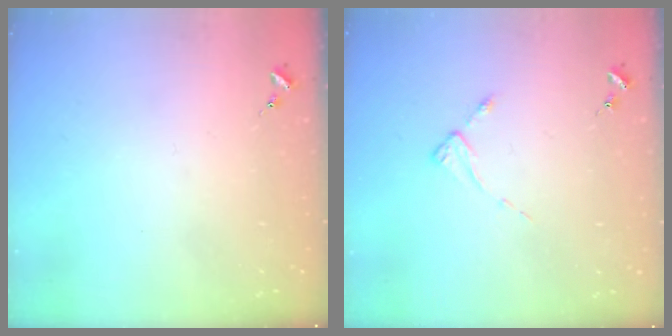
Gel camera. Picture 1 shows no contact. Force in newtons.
{"total": 2.2, "press": 2.2, "slide": 0.4}